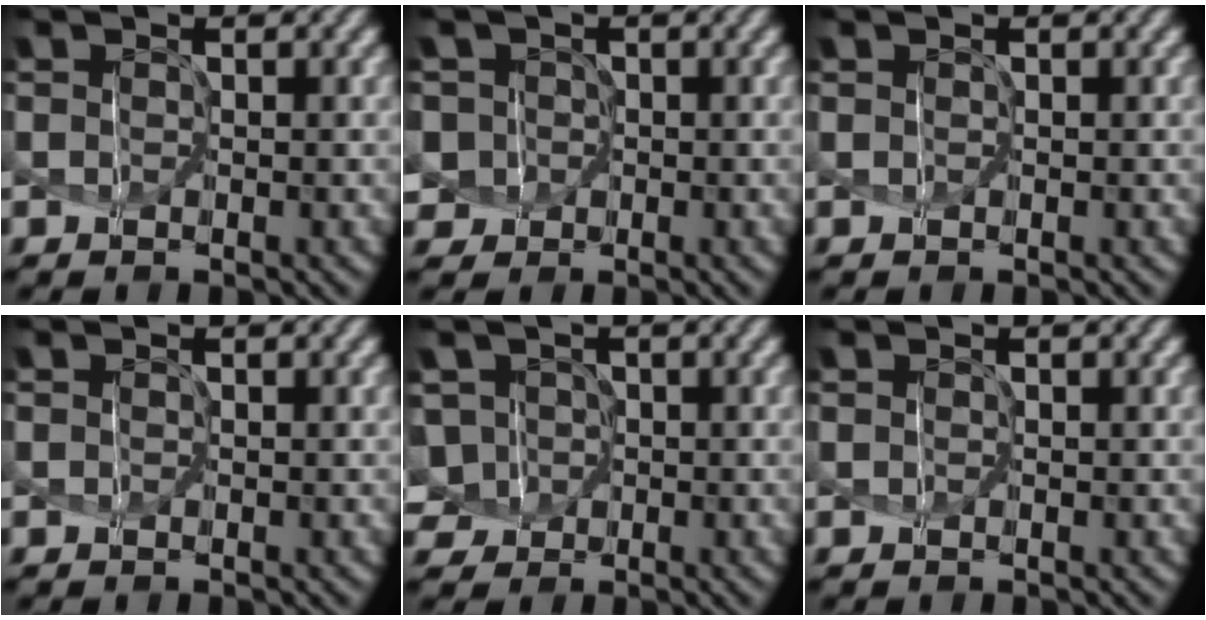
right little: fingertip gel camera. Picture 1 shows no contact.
{"total": 5.5, "force": [-0.5, 5.3, 1.3], "torque": [-0.060, 0.021, -0.020]}
{"total": 0.0}
{"total": 0.0}
{"total": 4.6, "force": [-1.1, 4.3, 1.3], "torque": [-0.057, 0.022, -0.035]}
{"total": 0.0}